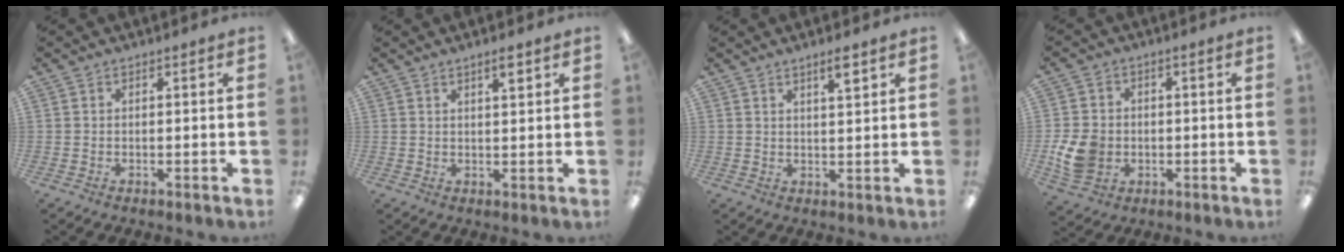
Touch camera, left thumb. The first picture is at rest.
{"total": 2.7, "force": [2.0, 0.3, 1.8], "torque": [-0.032, -0.003, 0.033]}
{"total": 3.6, "force": [2.6, 0.4, 2.5], "torque": [-0.039, -0.010, 0.042]}
{"total": 8.5, "force": [-1.6, 7.0, 4.6], "torque": [-0.094, 0.008, -0.029]}